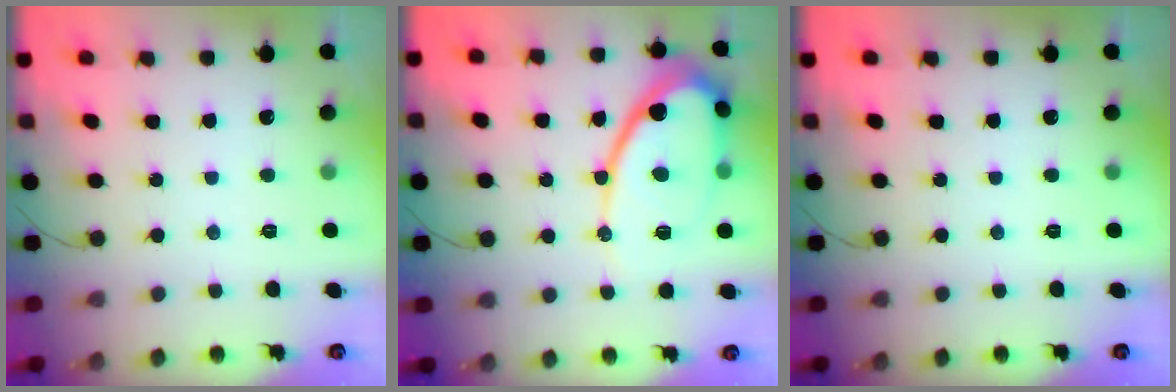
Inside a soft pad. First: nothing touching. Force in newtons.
{"total": 14.0, "press": 13.9, "slide": 1.2}
{"total": 0.0}